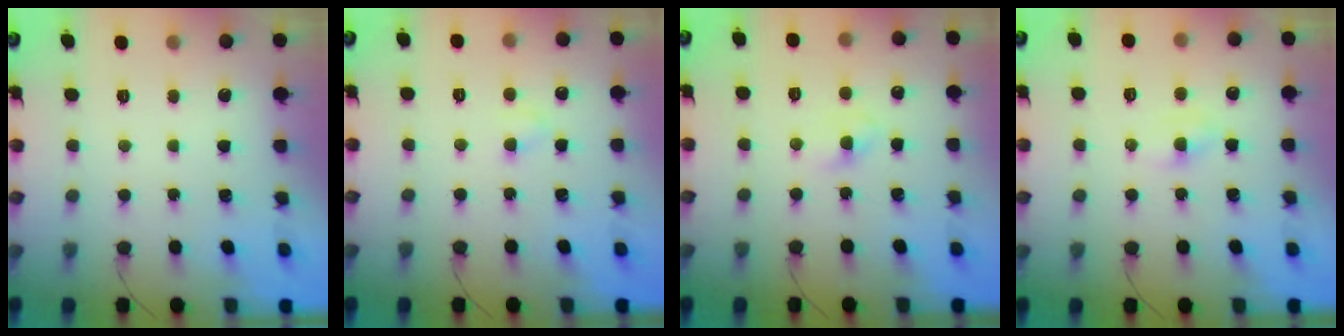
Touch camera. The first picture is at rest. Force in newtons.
{"total": 2.0, "press": 1.9, "slide": 0.8}
{"total": 1.9, "press": 1.7, "slide": 0.8}
{"total": 1.8, "press": 1.7, "slide": 0.7}